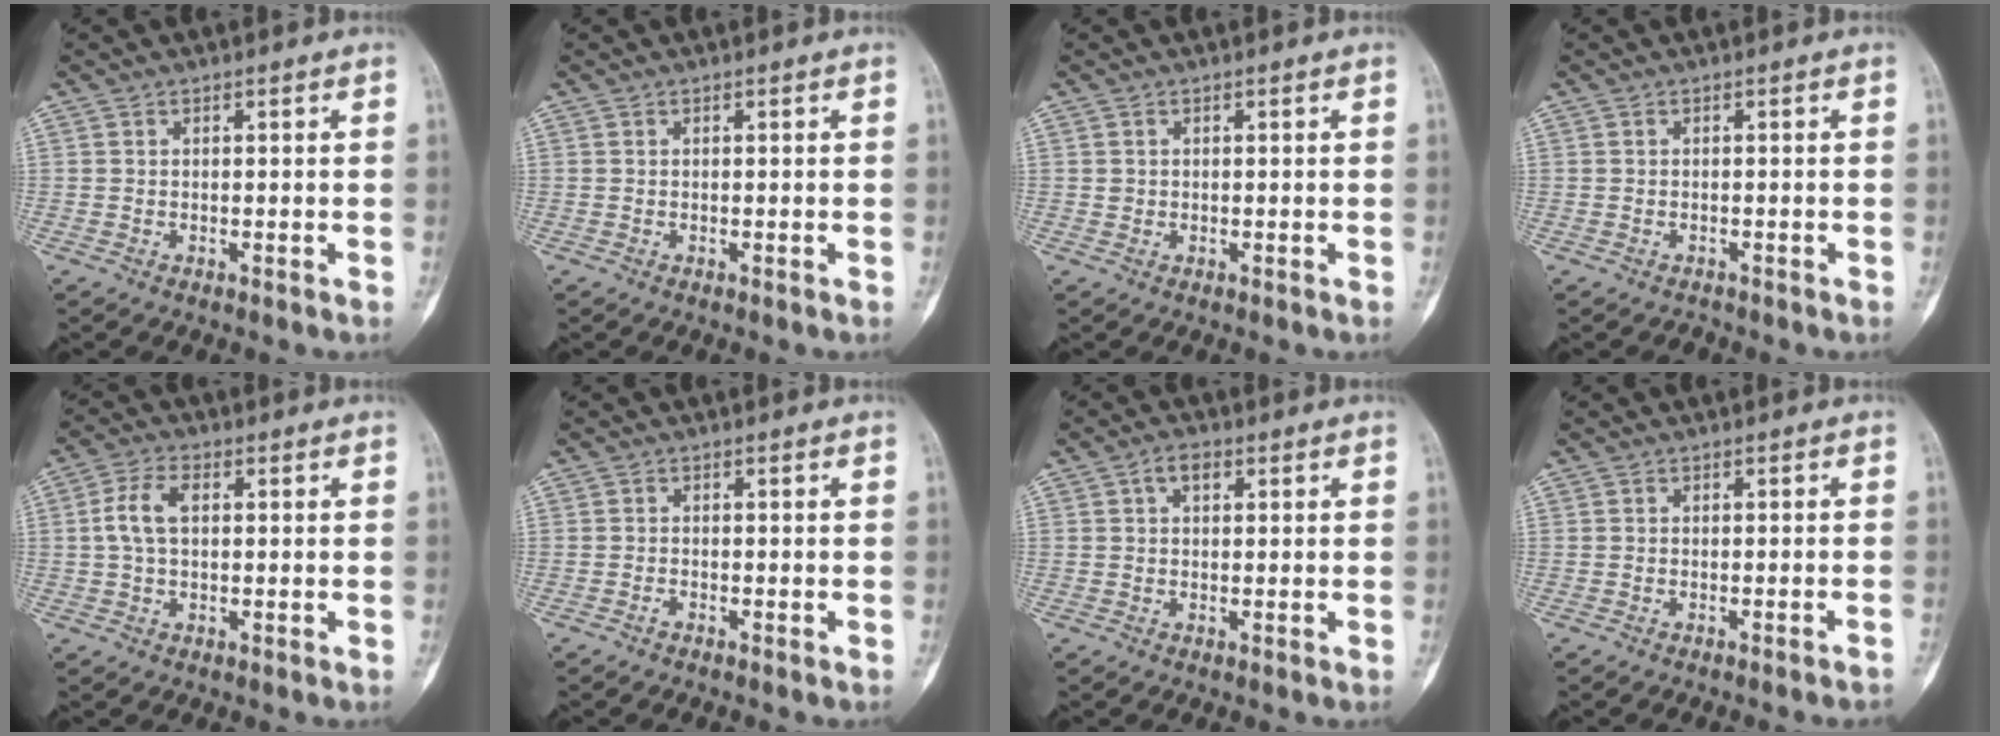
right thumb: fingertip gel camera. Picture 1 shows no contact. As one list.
[{"total": 0.0}, {"total": 0.6, "force": [0.1, 0.6, 0.1], "torque": [0.001, 0.002, 0.003]}, {"total": 0.7, "force": [-0.6, 0.3, -0.2], "torque": [0.002, 0.004, -0.014]}, {"total": 5.9, "force": [0.8, 3.4, 4.8], "torque": [-0.106, 0.015, 0.012]}, {"total": 0.6, "force": [-0.5, 0.3, 0.2], "torque": [-0.008, 0.002, -0.010]}, {"total": 2.9, "force": [1.1, 1.8, 2.1], "torque": [-0.032, 0.008, 0.016]}, {"total": 2.6, "force": [-2.3, -0.3, 1.2], "torque": [-0.023, 0.023, -0.023]}]